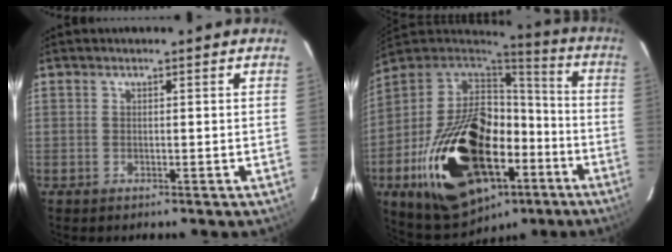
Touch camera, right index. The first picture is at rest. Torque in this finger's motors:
{"motor_torque": [2.14, 0.00, 0.89, 0.21]}